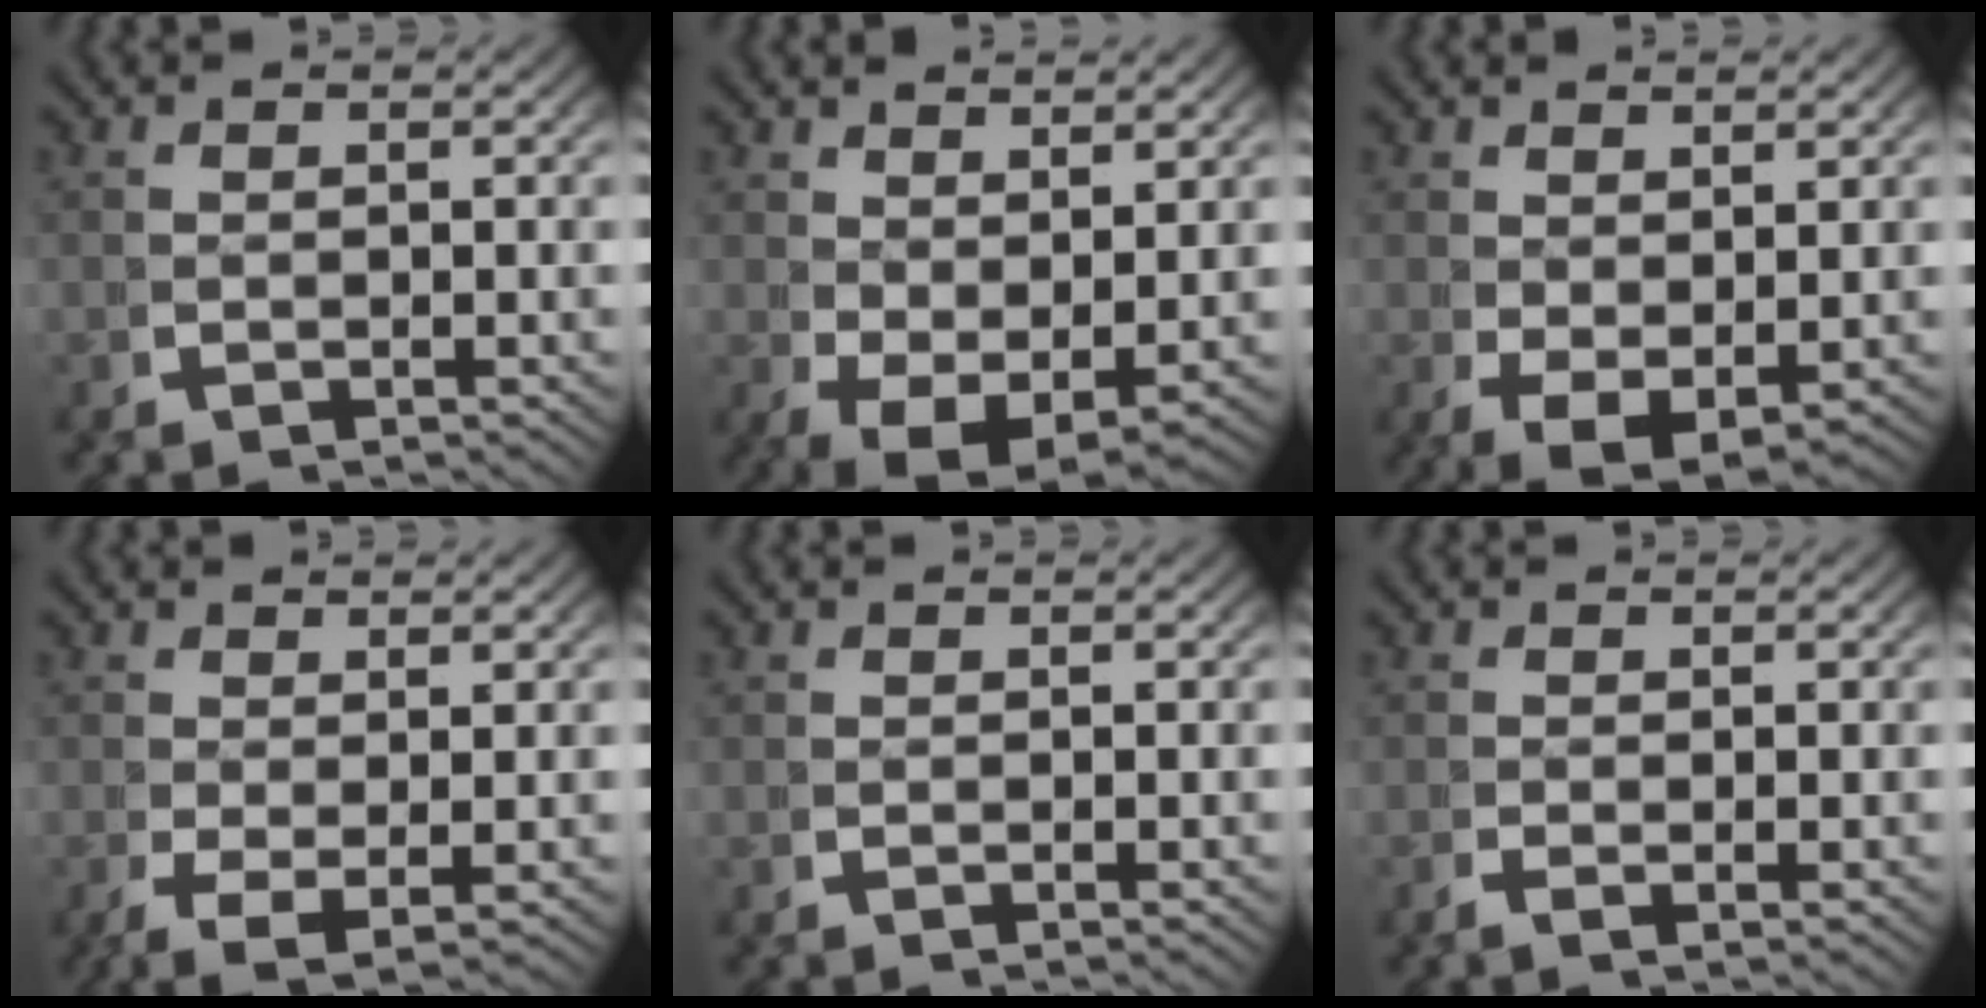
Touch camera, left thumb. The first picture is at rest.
{"total": 5.8, "force": [-1.3, 4.2, 3.9], "torque": [-0.089, -0.046, 0.007]}
{"total": 4.1, "force": [-0.8, 2.8, 2.9], "torque": [-0.063, -0.033, 0.013]}
{"total": 3.1, "force": [-0.9, 1.6, 2.5], "torque": [-0.057, -0.025, 0.000]}
{"total": 0.0}
{"total": 0.5, "force": [-0.1, -0.1, 0.5], "torque": [-0.014, -0.005, -0.002]}